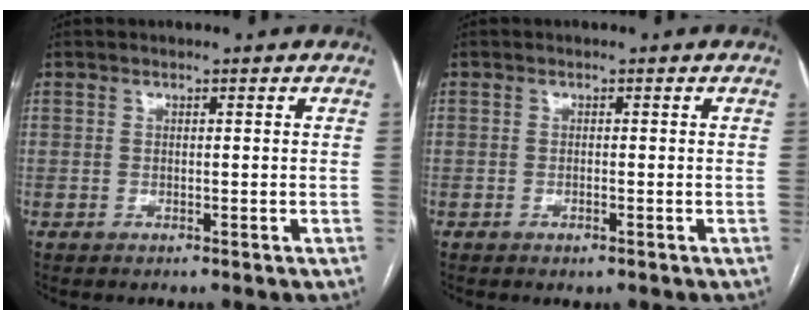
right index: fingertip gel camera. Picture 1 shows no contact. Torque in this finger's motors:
{"motor_torque": [0.38, -0.02, 0.06, 0.01]}